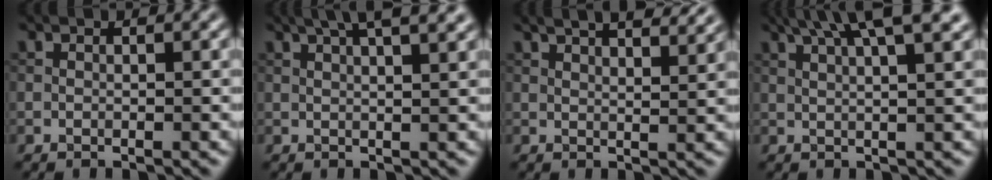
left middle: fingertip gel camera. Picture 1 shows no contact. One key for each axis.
{"total": 6.9, "fx": 4.3, "fy": 2.3, "fz": 4.8, "tx": -0.047, "ty": 0.039, "tz": 0.036}
{"total": 7.6, "fx": 5.4, "fy": 2.7, "fz": 4.6, "tx": -0.032, "ty": 0.035, "tz": 0.043}
{"total": 8.0, "fx": 4.9, "fy": 1.9, "fz": 6.0, "tx": -0.070, "ty": 0.032, "tz": 0.047}